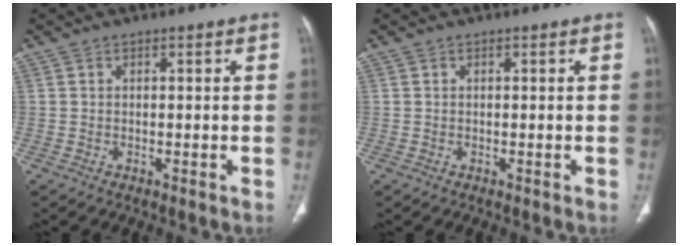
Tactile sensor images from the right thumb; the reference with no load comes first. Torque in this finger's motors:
{"motor_torque": [0.05, 0.05, -0.03, -0.03, 0.00]}